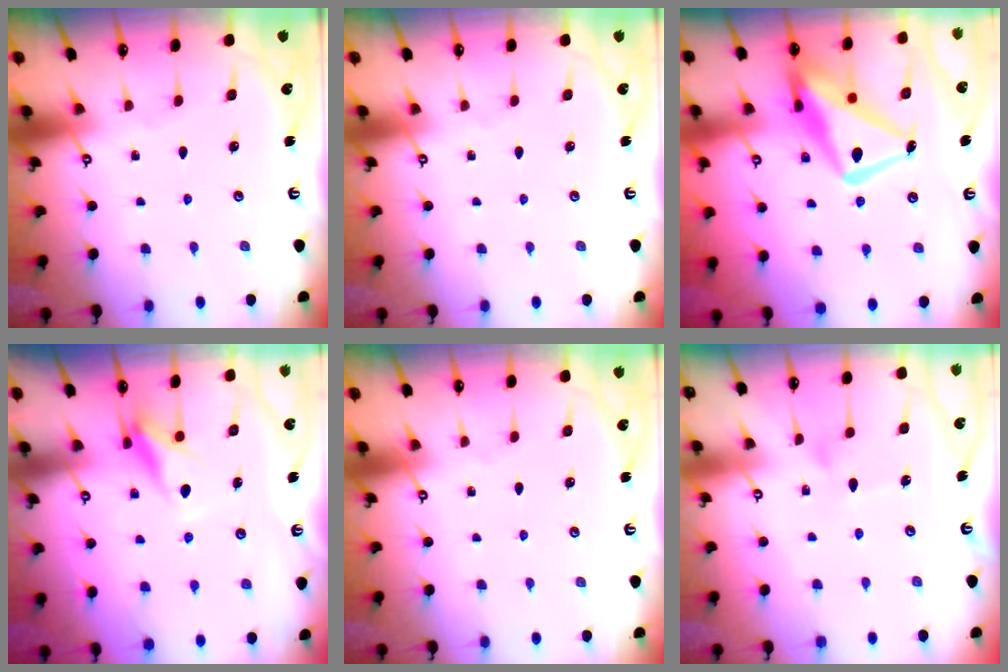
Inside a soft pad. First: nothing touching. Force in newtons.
{"total": 0.0}
{"total": 16.7, "press": 16.7, "slide": 1.5}
{"total": 7.1, "press": 7.0, "slide": 1.3}
{"total": 0.0}
{"total": 5.6, "press": 5.6, "slide": 0.2}